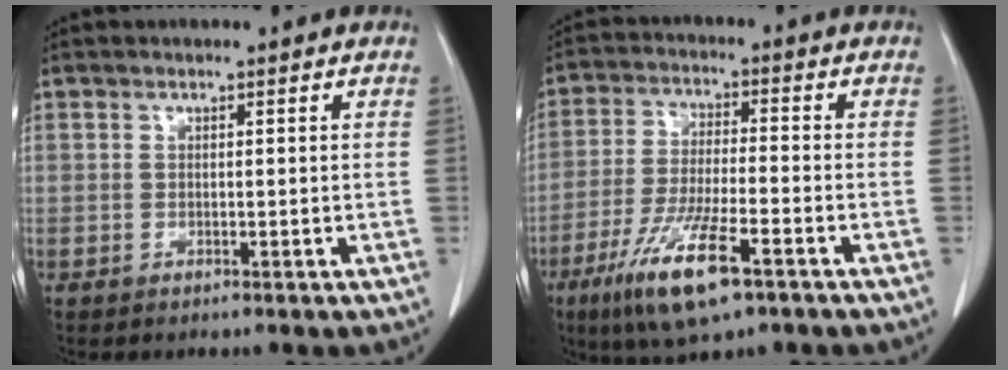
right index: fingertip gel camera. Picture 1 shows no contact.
{"total": 11.9, "force": [-6.6, 2.0, 9.7], "torque": [-0.194, -0.025, -0.114]}